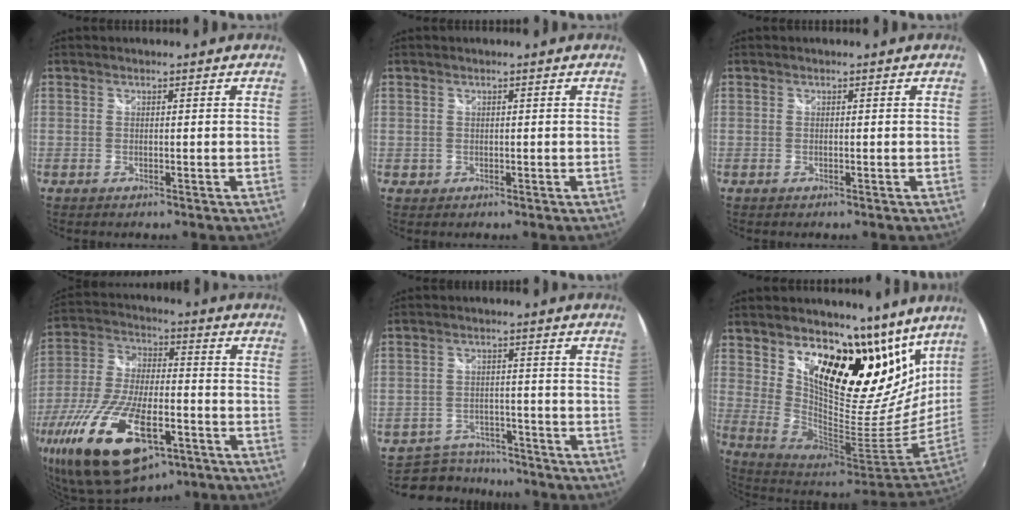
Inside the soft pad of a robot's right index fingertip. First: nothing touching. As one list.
[{"total": 1.4, "force": [-0.1, 1.3, 0.1], "torque": [-0.001, 0.002, 0.000]}, {"total": 0.0}, {"total": 27.5, "force": [-14.0, 12.0, 20.4], "torque": [-0.438, -0.058, -0.233]}, {"total": 8.3, "force": [-7.1, 4.3, 0.7], "torque": [-0.032, 0.012, -0.101]}, {"total": 25.9, "force": [17.3, 12.4, 14.8], "torque": [-0.239, -0.020, 0.303]}]